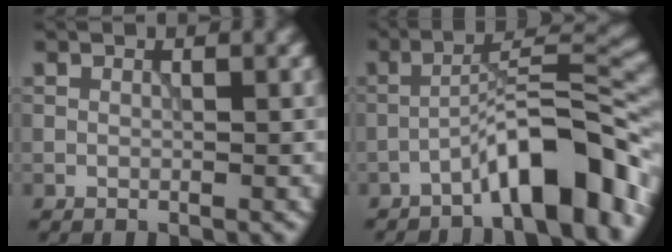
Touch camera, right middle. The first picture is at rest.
{"total": 8.8, "force": [-5.3, 1.8, 6.8], "torque": [-0.097, 0.027, -0.090]}